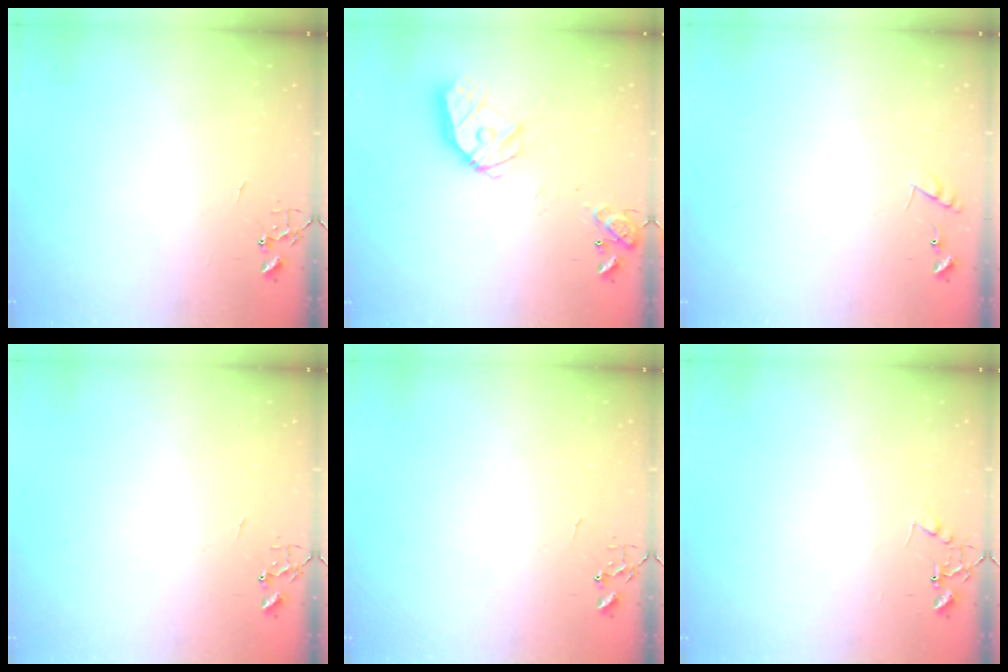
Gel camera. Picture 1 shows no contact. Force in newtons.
{"total": 16.5, "press": 16.3, "slide": 2.2}
{"total": 7.5, "press": 7.5, "slide": 0.6}
{"total": 0.0}
{"total": 0.0}
{"total": 6.9, "press": 6.9, "slide": 0.4}